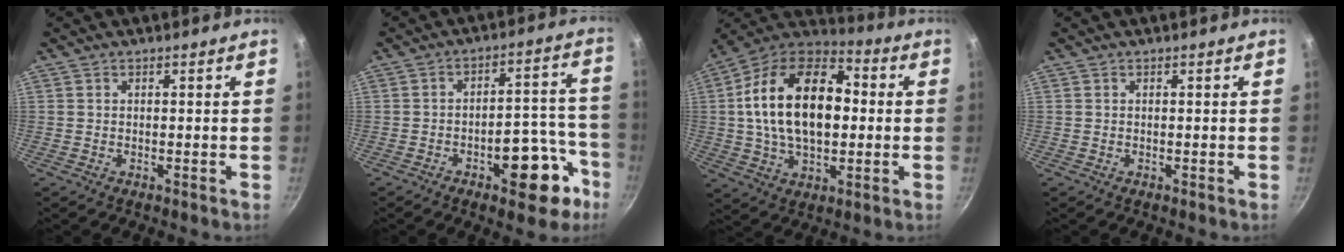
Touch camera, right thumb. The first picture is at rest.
{"total": 12.9, "force": [-6.4, 6.2, 9.4], "torque": [-0.074, 0.063, -0.080]}
{"total": 22.7, "force": [1.5, 14.0, 17.8], "torque": [-0.284, 0.032, 0.012]}
{"total": 0.0}